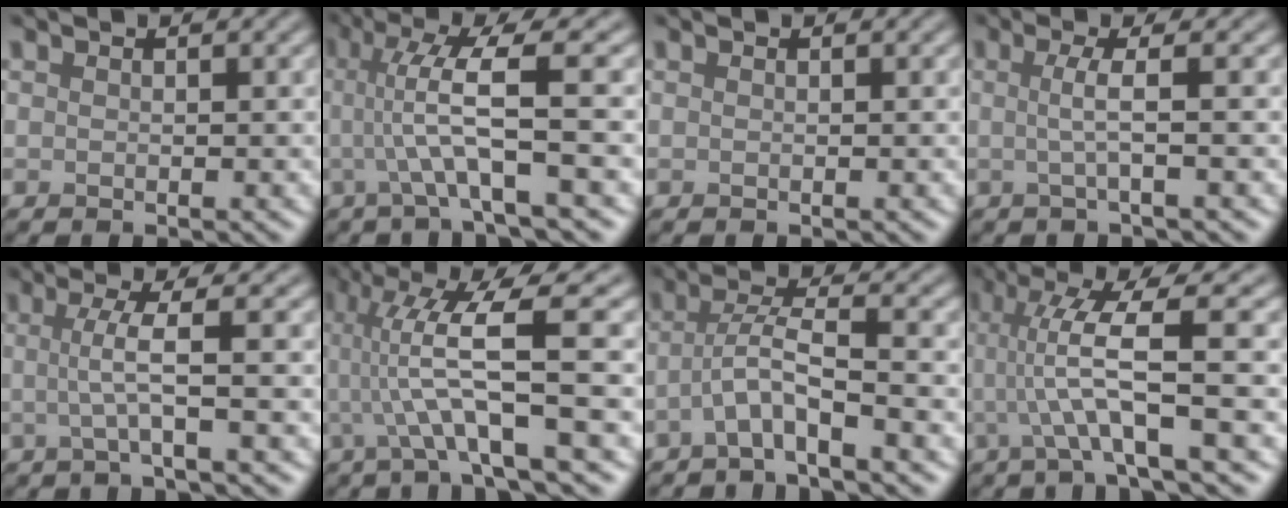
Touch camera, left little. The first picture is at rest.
{"total": 6.2, "force": [0.1, 0.8, 6.1], "torque": [-0.110, 0.005, 0.000]}
{"total": 0.0}
{"total": 2.6, "force": [0.0, 0.6, 2.5], "torque": [-0.046, -0.001, -0.008]}
{"total": 3.4, "force": [-0.1, 0.6, 3.3], "torque": [-0.060, -0.002, -0.009]}
{"total": 8.5, "force": [0.3, 1.4, 8.4], "torque": [-0.141, 0.009, 0.004]}
{"total": 3.8, "force": [-1.8, 0.4, 3.3], "torque": [-0.062, 0.011, -0.044]}
{"total": 6.8, "force": [0.0, 0.9, 6.7], "torque": [-0.117, 0.005, -0.001]}